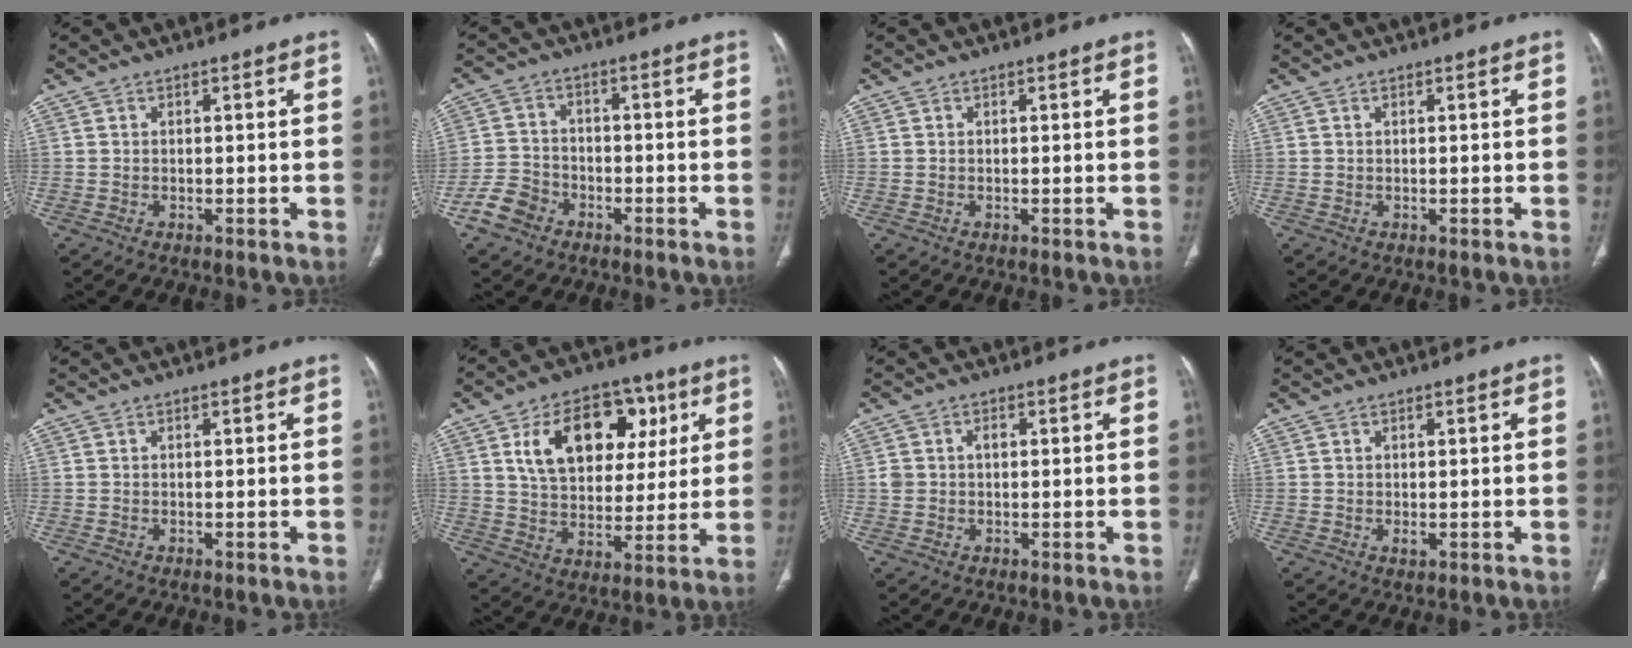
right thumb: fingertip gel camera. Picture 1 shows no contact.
{"total": 6.3, "force": [-3.6, 4.6, 2.0], "torque": [-0.031, 0.024, -0.070]}
{"total": 0.0}
{"total": 0.0}
{"total": 0.0}
{"total": 18.8, "force": [6.8, 12.3, 12.5], "torque": [-0.156, -0.006, 0.115]}
{"total": 3.4, "force": [0.7, 2.4, 2.4], "torque": [-0.046, 0.010, 0.017]}
{"total": 1.2, "force": [0.0, 0.7, 1.0], "torque": [-0.015, -0.004, 0.004]}